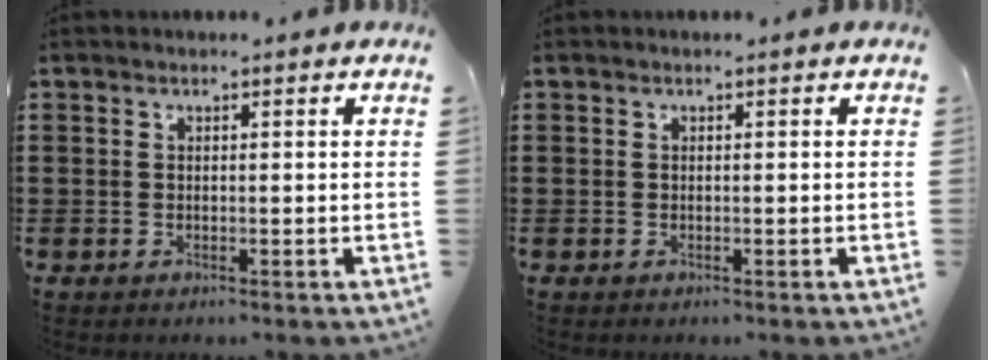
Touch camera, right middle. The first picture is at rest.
{"total": 0.0}